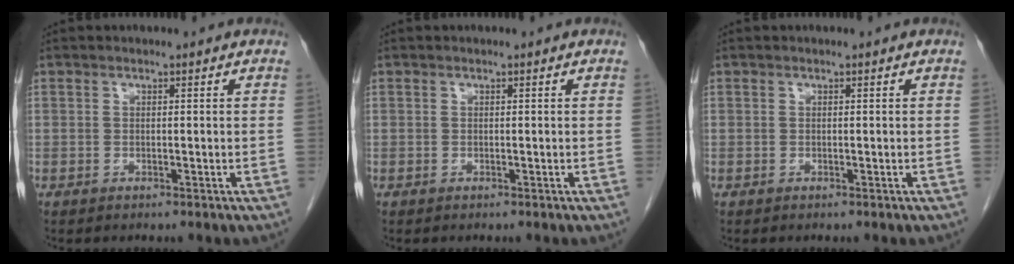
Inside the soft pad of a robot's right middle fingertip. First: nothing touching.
{"total": 0.0}
{"total": 0.0}